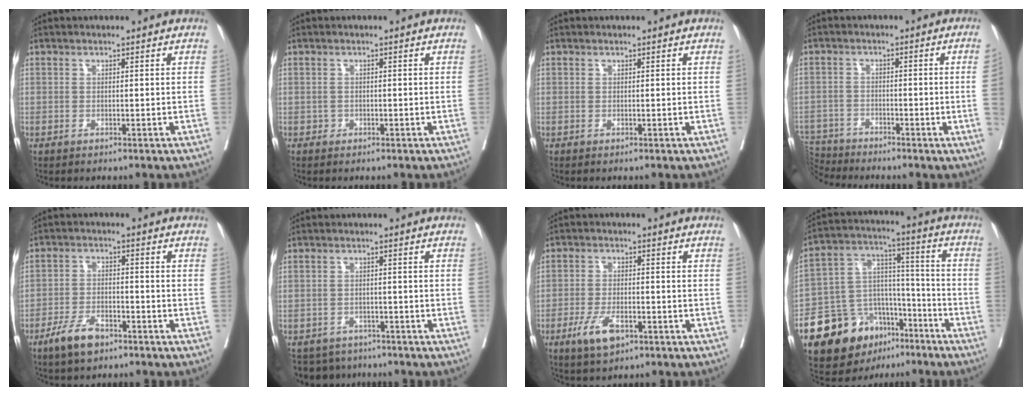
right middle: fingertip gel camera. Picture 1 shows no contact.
{"total": 0.6, "force": [-0.3, 0.6, 0.0], "torque": [-0.001, 0.001, -0.007]}
{"total": 0.0}
{"total": 5.9, "force": [-4.8, -1.1, 3.3], "torque": [-0.067, 0.014, -0.084]}
{"total": 5.9, "force": [-4.1, 2.5, 3.5], "torque": [-0.074, 0.000, -0.072]}
{"total": 7.1, "force": [-6.1, 3.7, 0.3], "torque": [-0.005, 0.000, -0.087]}
{"total": 6.0, "force": [-3.2, 2.4, 4.5], "torque": [-0.090, -0.006, -0.052]}
{"total": 18.3, "force": [-11.6, 11.0, 8.9], "torque": [-0.150, 0.049, -0.189]}